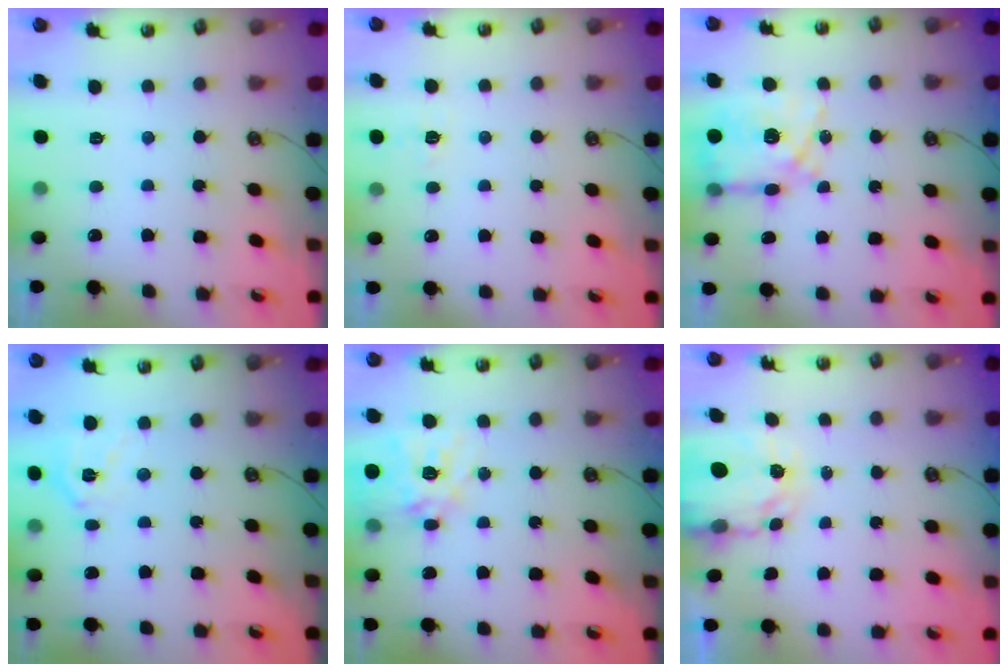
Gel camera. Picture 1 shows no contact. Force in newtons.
{"total": 3.2, "press": 3.1, "slide": 0.4}
{"total": 10.7, "press": 10.6, "slide": 1.1}
{"total": 11.2, "press": 11.1, "slide": 1.6}
{"total": 14.8, "press": 14.8, "slide": 1.4}
{"total": 3.9, "press": 3.9, "slide": 0.4}